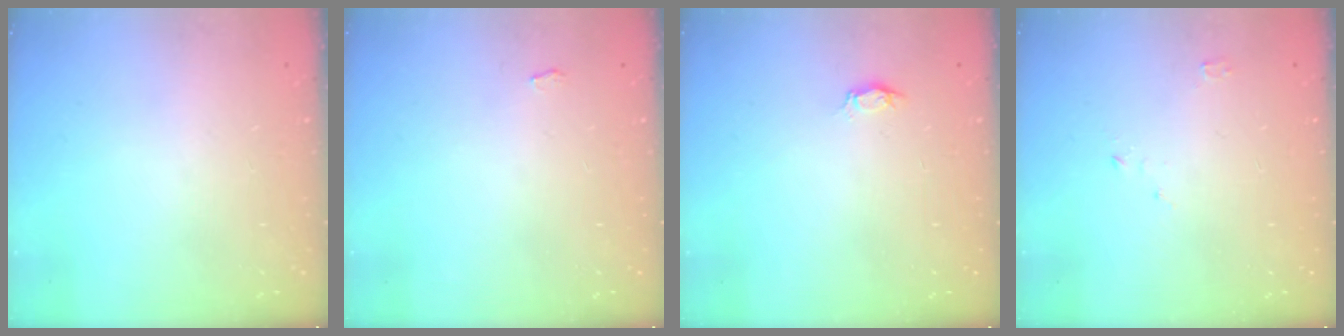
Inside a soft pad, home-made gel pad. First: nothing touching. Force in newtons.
{"total": 2.7, "press": 2.7, "slide": 0.3}
{"total": 2.8, "press": 2.8, "slide": 0.3}
{"total": 2.5, "press": 2.5, "slide": 0.3}